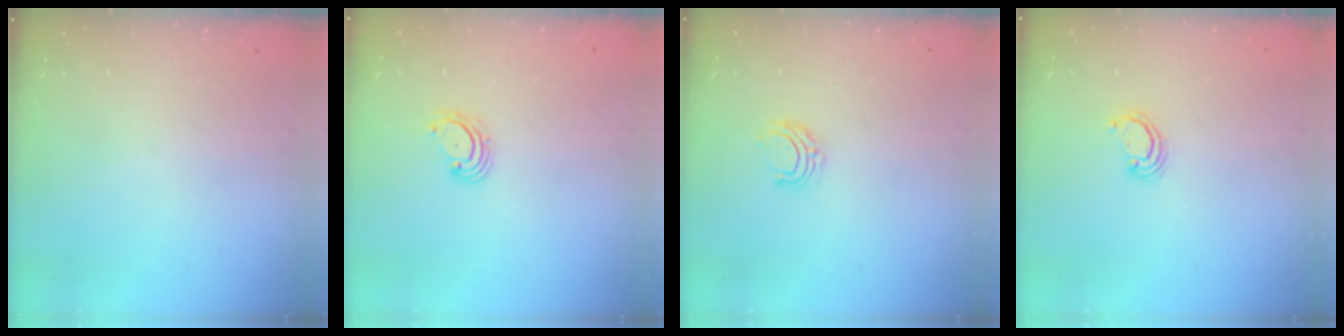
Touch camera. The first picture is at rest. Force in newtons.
{"total": 3.2, "press": 3.2, "slide": 0.4}
{"total": 5.0, "press": 5.0, "slide": 0.4}
{"total": 2.3, "press": 2.3, "slide": 0.3}